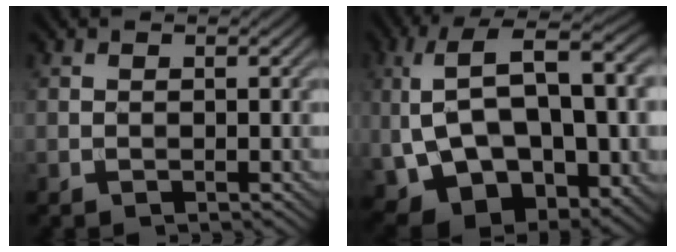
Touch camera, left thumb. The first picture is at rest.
{"total": 18.1, "force": [0.6, 10.2, 15.0], "torque": [-0.300, -0.019, 0.047]}